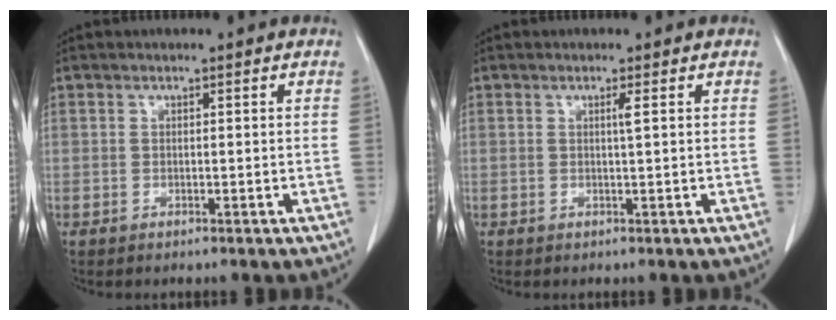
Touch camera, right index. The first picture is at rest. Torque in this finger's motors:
{"motor_torque": [0.02, 0.00, 0.01, 0.01]}